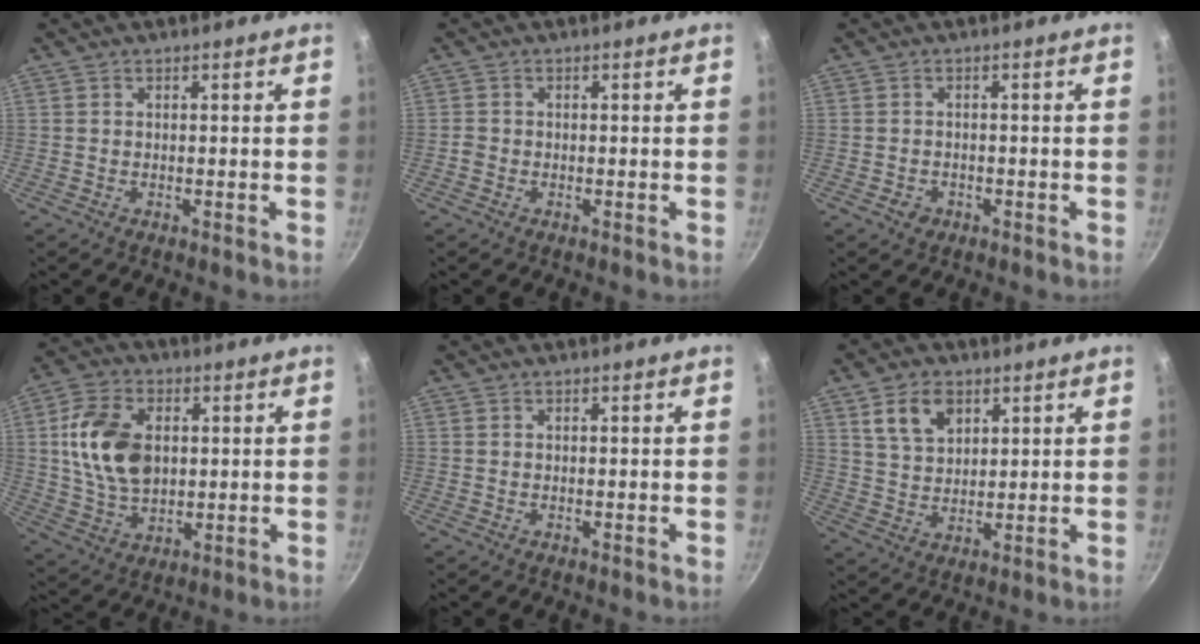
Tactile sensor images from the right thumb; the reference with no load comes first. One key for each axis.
{"total": 1.1, "fx": -0.5, "fy": 0.9, "fz": 0.3, "tx": -0.005, "ty": 0.002, "tz": -0.010}
{"total": 2.1, "fx": -1.0, "fy": 1.7, "fz": 0.8, "tx": -0.011, "ty": 0.007, "tz": -0.011}
{"total": 14.2, "fx": 2.1, "fy": 9.4, "fz": 10.4, "tx": -0.177, "ty": -0.002, "tz": 0.040}
{"total": 0.0}
{"total": 7.9, "fx": 3.8, "fy": 5.1, "fz": 4.6, "tx": -0.066, "ty": -0.012, "tz": 0.074}